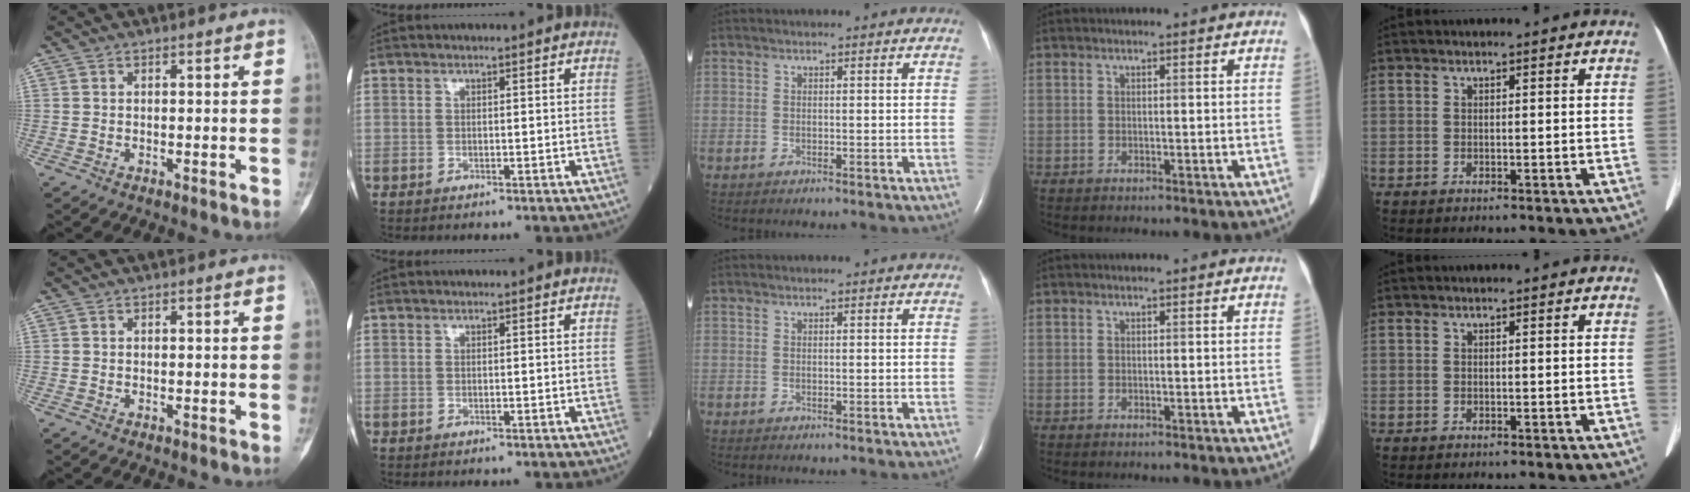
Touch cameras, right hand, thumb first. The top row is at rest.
{}